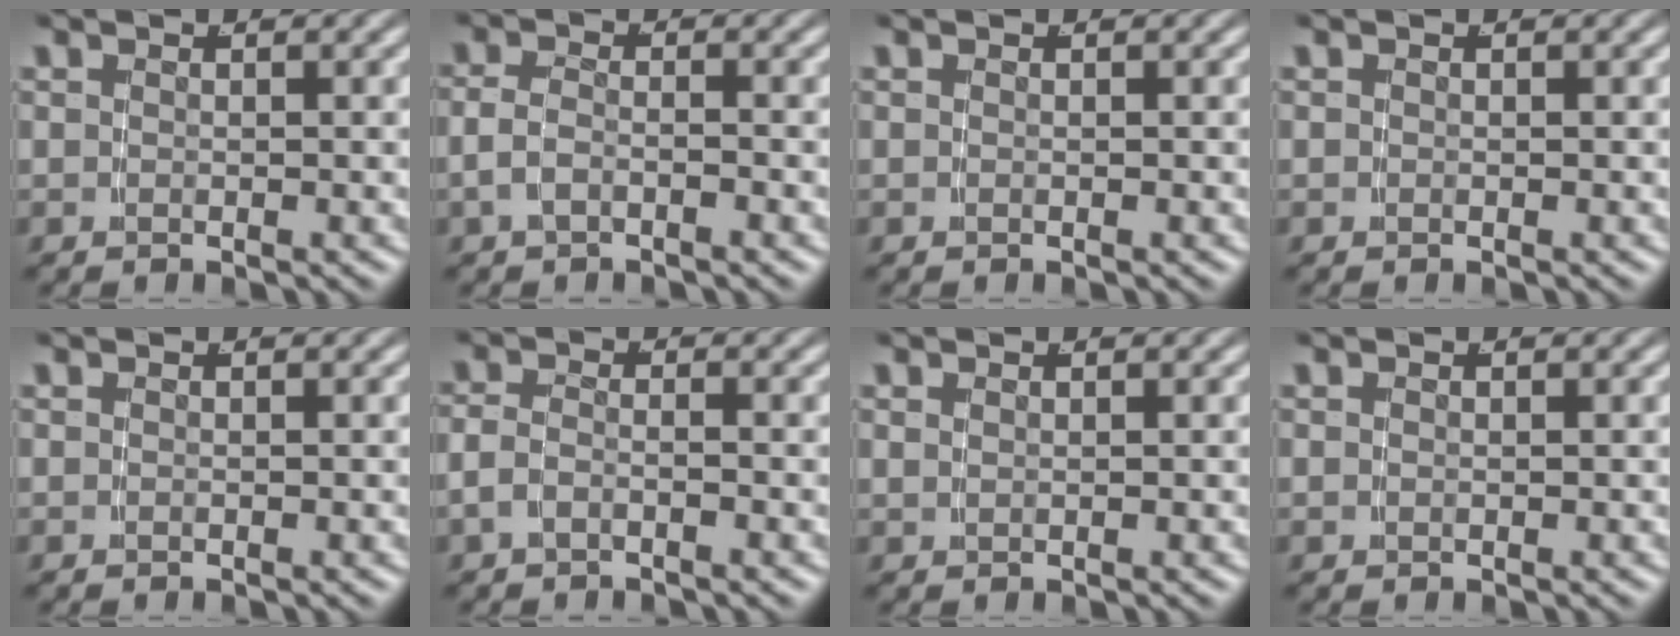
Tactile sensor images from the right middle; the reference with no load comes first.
{"total": 2.0, "force": [-1.0, 1.0, 1.4], "torque": [-0.038, -0.009, -0.015]}
{"total": 0.0}
{"total": 0.0}
{"total": 0.0}
{"total": 2.0, "force": [-1.1, 1.0, 1.3], "torque": [-0.036, -0.010, -0.017]}
{"total": 0.5, "force": [0.5, -0.3, 0.1], "torque": [0.003, -0.002, 0.015]}
{"total": 0.0}